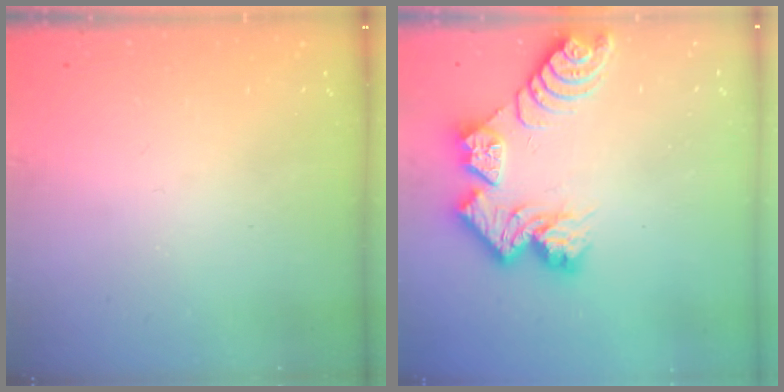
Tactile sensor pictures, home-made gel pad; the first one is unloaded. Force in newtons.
{"total": 12.7, "press": 12.6, "slide": 1.0}